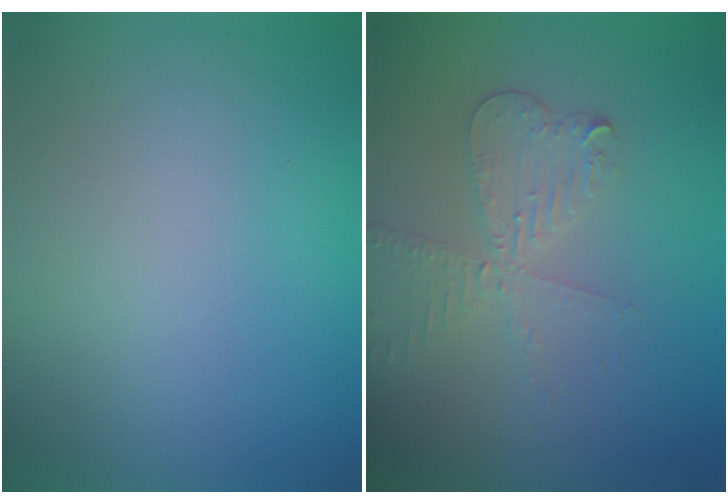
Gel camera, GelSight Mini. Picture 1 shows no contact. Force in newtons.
{"total": 3.5, "press": 3.0, "slide": 1.9}